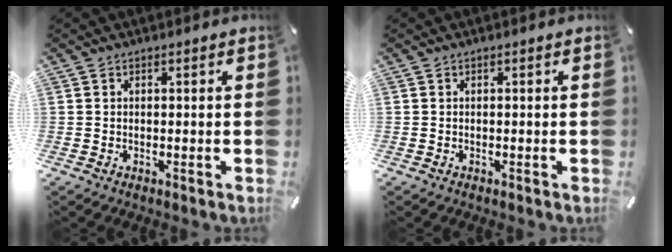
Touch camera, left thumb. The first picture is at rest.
{"total": 0.0}